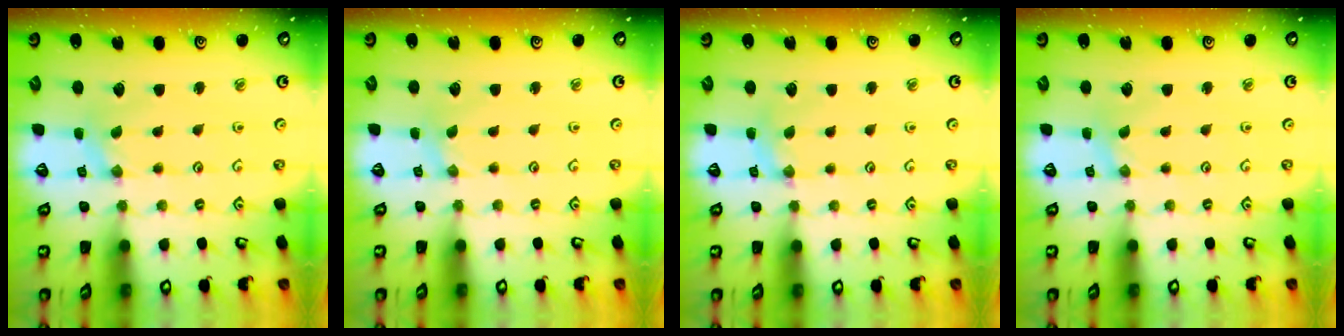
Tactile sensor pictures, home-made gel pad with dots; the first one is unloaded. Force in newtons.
{"total": 0.0}
{"total": 2.7, "press": 2.7, "slide": 0.3}
{"total": 0.0}